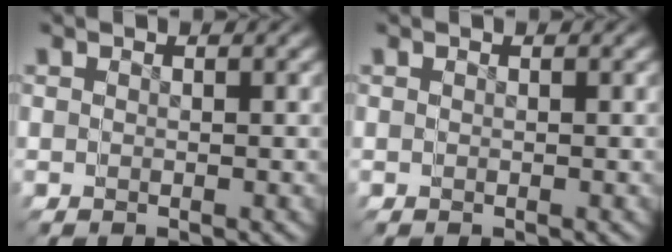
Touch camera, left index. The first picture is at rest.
{"total": 0.0}